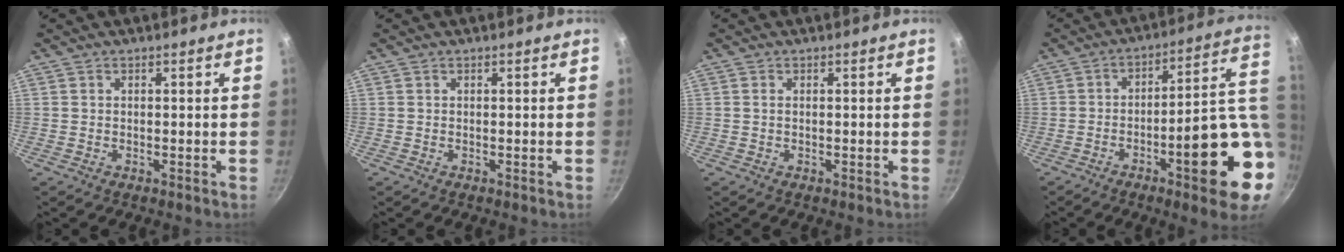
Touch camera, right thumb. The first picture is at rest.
{"total": 0.0}
{"total": 0.6, "force": [0.1, 0.3, 0.5], "torque": [-0.010, 0.002, 0.001]}
{"total": 18.8, "force": [-3.1, 5.4, 17.7], "torque": [-0.215, 0.018, -0.037]}